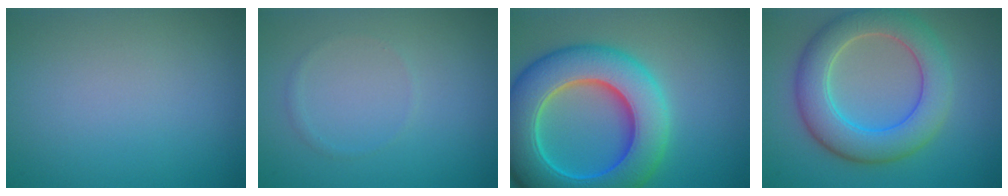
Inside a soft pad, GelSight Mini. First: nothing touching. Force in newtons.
{"total": 0.6, "press": 0.6, "slide": 0.1}
{"total": 11.6, "press": 11.6, "slide": 0.3}
{"total": 7.1, "press": 7.1, "slide": 0.3}